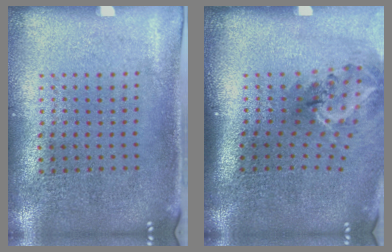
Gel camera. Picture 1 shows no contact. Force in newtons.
{"total": 1.9, "press": 1.3, "slide": 1.4}